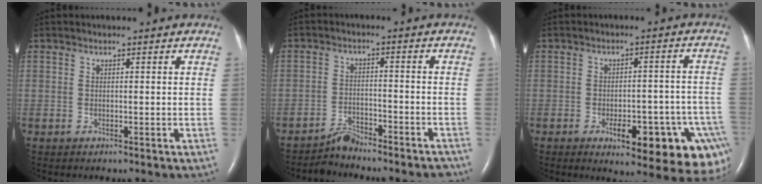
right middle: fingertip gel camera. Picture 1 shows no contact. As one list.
[{"total": 5.4, "force": [-5.3, 0.8, 0.7], "torque": [-0.004, 0.000, -0.085]}, {"total": 16.1, "force": [-8.9, 5.3, 12.4], "torque": [-0.066, 0.027, -0.103]}]